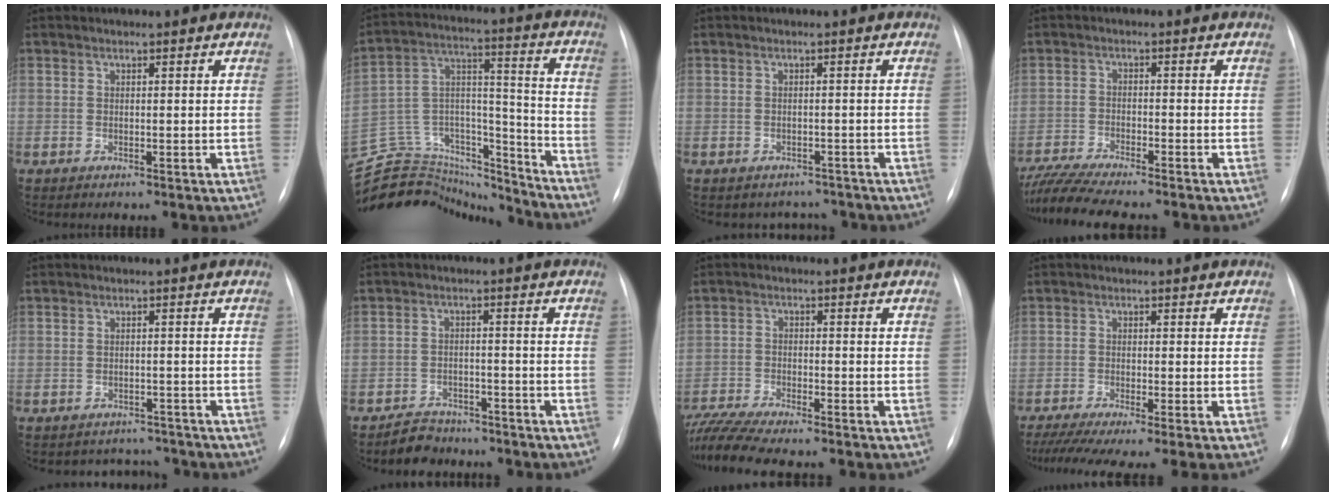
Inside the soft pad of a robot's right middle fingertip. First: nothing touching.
{"total": 26.4, "force": [-24.7, 6.9, 6.2], "torque": [-0.149, 0.044, -0.381]}
{"total": 3.0, "force": [-2.7, 1.4, -0.5], "torque": [0.007, 0.013, -0.033]}
{"total": 9.7, "force": [-8.6, 0.0, 4.6], "torque": [-0.078, -0.016, -0.140]}
{"total": 4.0, "force": [-3.6, 1.6, -0.7], "torque": [0.011, 0.017, -0.045]}
{"total": 4.6, "force": [-4.0, 2.3, 0.4], "torque": [-0.016, 0.002, -0.064]}
{"total": 9.4, "force": [-8.4, -0.2, 4.2], "torque": [-0.076, -0.015, -0.140]}
{"total": 10.5, "force": [-8.6, -1.0, 5.9], "torque": [-0.075, -0.027, -0.133]}